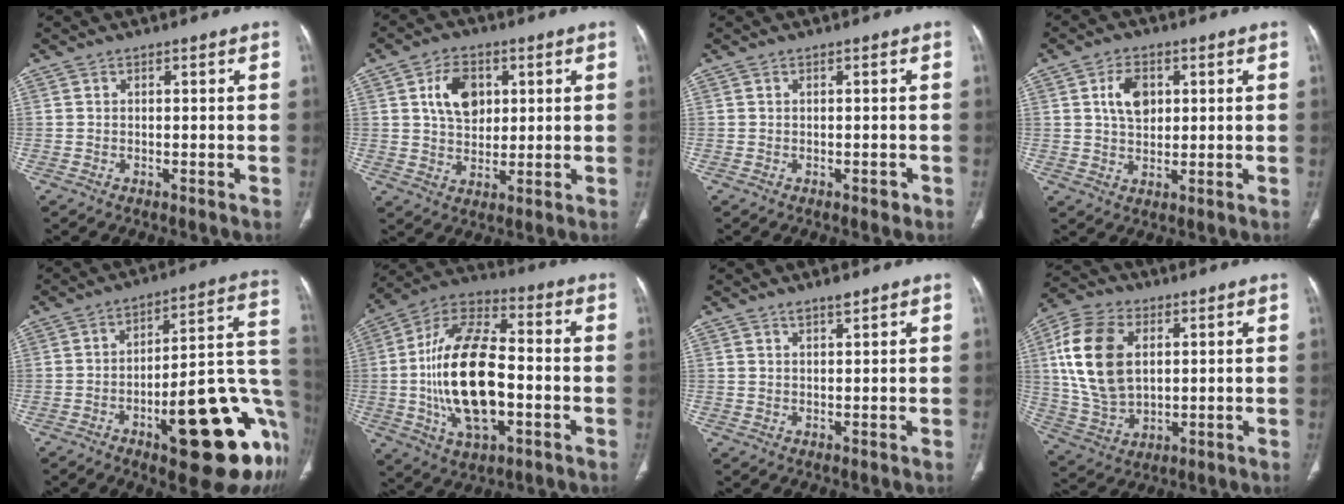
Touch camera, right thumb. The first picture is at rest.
{"total": 8.6, "force": [2.6, 6.1, 5.6], "torque": [-0.067, -0.009, 0.046]}
{"total": 1.0, "force": [-0.5, 0.5, 0.6], "torque": [-0.005, -0.001, -0.006]}
{"total": 6.4, "force": [1.8, 4.2, 4.4], "torque": [-0.062, -0.006, 0.031]}
{"total": 26.1, "force": [-8.6, 8.0, 23.2], "torque": [-0.227, 0.038, -0.108]}
{"total": 21.4, "force": [-2.5, 10.8, 18.2], "torque": [-0.329, 0.025, -0.043]}
{"total": 2.2, "force": [1.8, 0.5, 1.1], "torque": [-0.011, -0.009, 0.032]}
{"total": 16.4, "force": [3.8, 10.5, 12.0], "torque": [-0.226, -0.003, 0.077]}